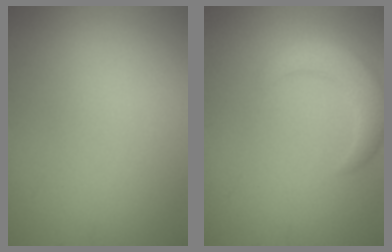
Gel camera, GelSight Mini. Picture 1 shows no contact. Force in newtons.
{"total": 3.5, "press": 3.5, "slide": 0.3}